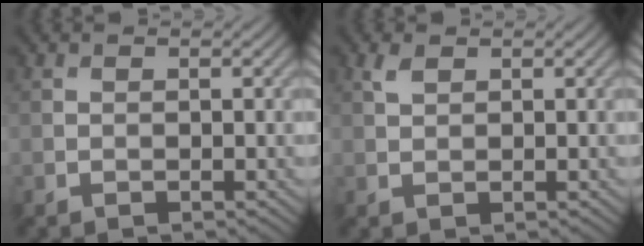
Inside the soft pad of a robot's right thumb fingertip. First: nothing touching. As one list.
[{"total": 1.5, "force": [0.9, 0.6, 1.0], "torque": [-0.028, 0.004, 0.020]}]